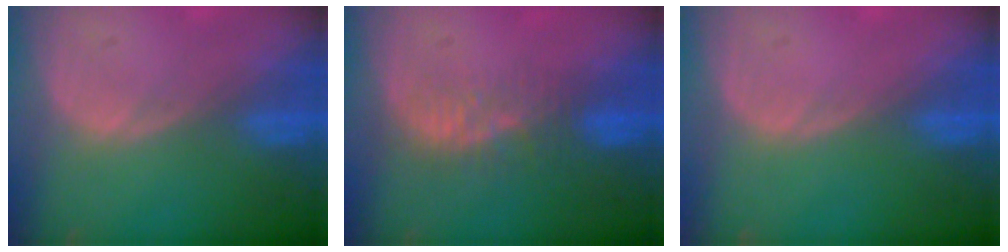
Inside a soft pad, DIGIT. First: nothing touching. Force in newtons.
{"total": 4.9, "press": 4.3, "slide": 2.2}
{"total": 0.0}